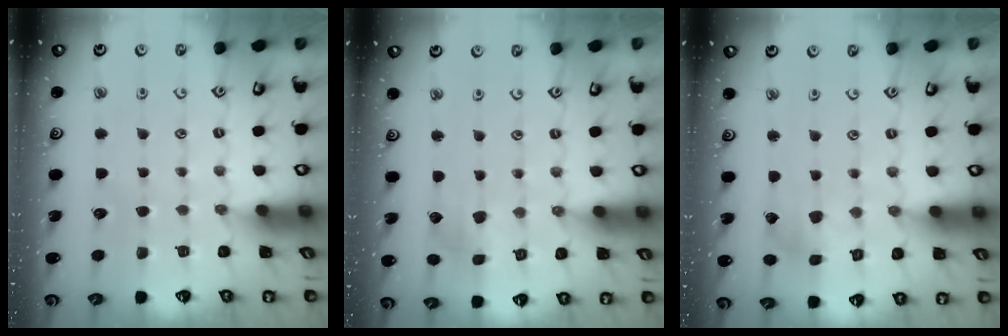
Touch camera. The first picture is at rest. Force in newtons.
{"total": 3.0, "press": 2.9, "slide": 0.3}
{"total": 2.8, "press": 2.8, "slide": 0.3}